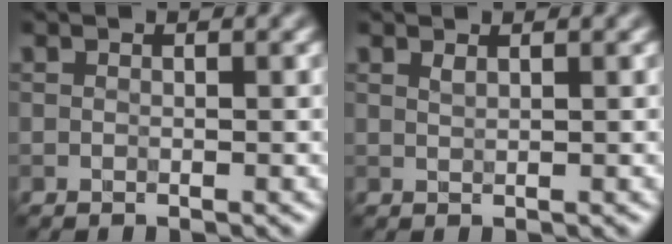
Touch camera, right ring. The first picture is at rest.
{"total": 0.7, "force": [0.7, 0.1, 0.3], "torque": [-0.002, 0.006, 0.013]}